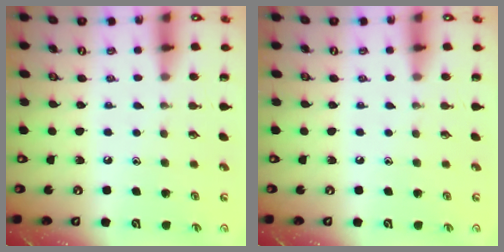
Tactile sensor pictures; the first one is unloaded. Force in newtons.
{"total": 0.0}